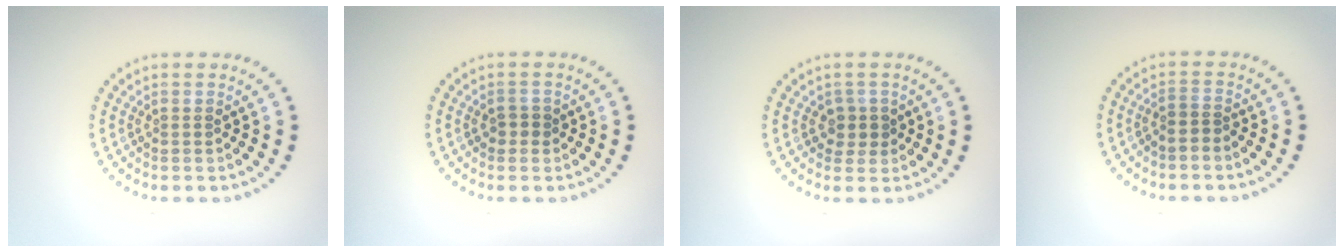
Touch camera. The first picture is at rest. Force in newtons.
{"total": 1.3, "press": 1.2, "slide": 0.4}
{"total": 1.7, "press": 1.4, "slide": 1.0}
{"total": 0.9, "press": 0.7, "slide": 0.6}